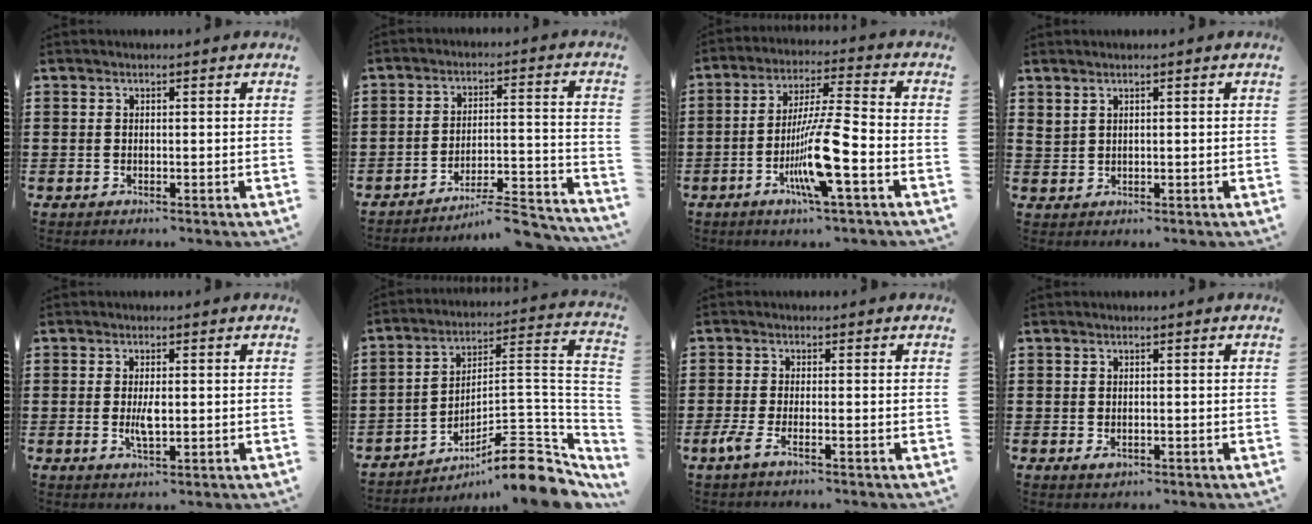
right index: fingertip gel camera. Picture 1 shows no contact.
{"total": 6.5, "force": [-6.1, 0.5, 2.2], "torque": [-0.031, 0.001, -0.119]}
{"total": 10.9, "force": [-4.1, 0.8, 10.1], "torque": [-0.208, -0.015, -0.082]}
{"total": 1.3, "force": [1.1, 0.5, 0.5], "torque": [-0.013, 0.000, 0.021]}
{"total": 3.4, "force": [-0.2, 1.2, 3.2], "torque": [-0.067, -0.003, -0.006]}
{"total": 11.6, "force": [-7.9, 2.9, 7.9], "torque": [-0.096, 0.013, -0.147]}
{"total": 3.6, "force": [-2.0, 0.2, 3.1], "torque": [-0.079, -0.018, -0.041]}
{"total": 0.9, "force": [-0.2, 0.5, 0.7], "torque": [-0.015, 0.001, -0.003]}